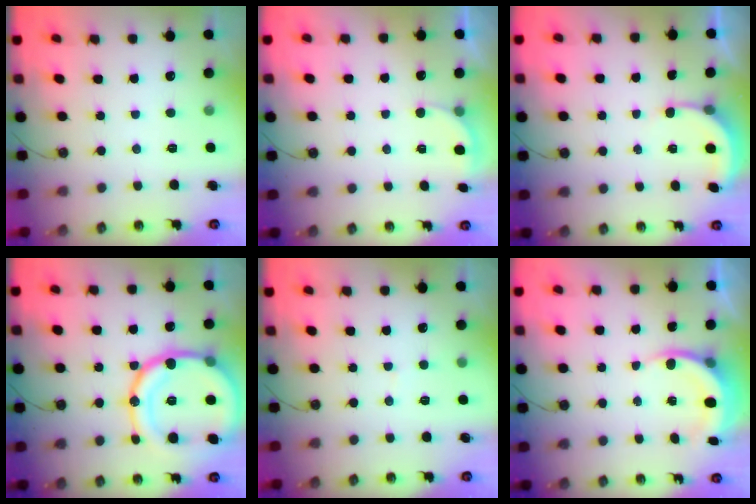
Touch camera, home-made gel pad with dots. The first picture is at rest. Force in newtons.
{"total": 2.1, "press": 2.0, "slide": 0.6}
{"total": 2.5, "press": 2.5, "slide": 0.4}
{"total": 24.9, "press": 24.6, "slide": 4.1}
{"total": 3.2, "press": 3.2, "slide": 0.3}
{"total": 5.7, "press": 5.6, "slide": 0.9}